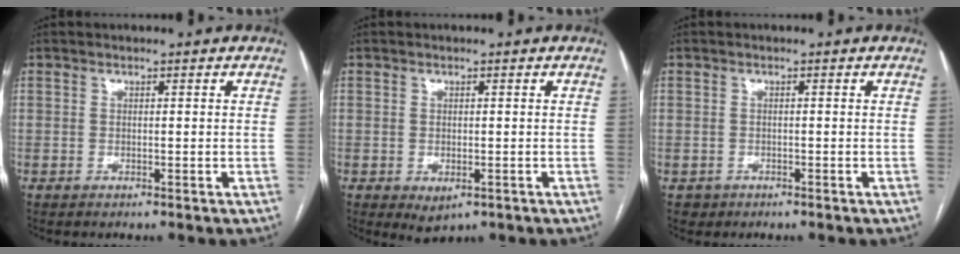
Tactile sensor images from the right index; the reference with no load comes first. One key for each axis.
{"total": 2.7, "fx": -1.0, "fy": 1.6, "fz": 1.9, "tx": -0.026, "ty": -0.004, "tz": -0.002}
{"total": 1.4, "fx": -0.7, "fy": 1.2, "fz": 0.0, "tx": -0.003, "ty": 0.005, "tz": -0.009}